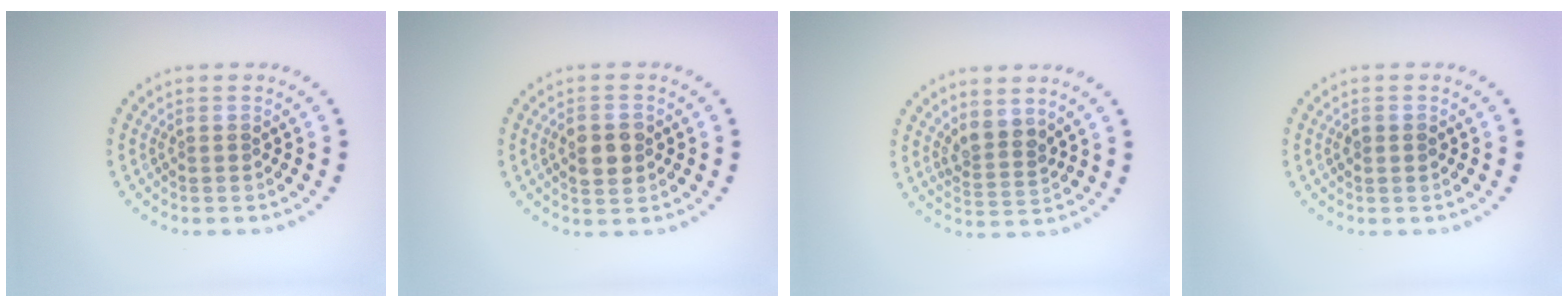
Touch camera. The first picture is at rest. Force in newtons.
{"total": 2.9, "press": 2.9, "slide": 0.1}
{"total": 2.4, "press": 1.9, "slide": 1.4}
{"total": 1.0, "press": 1.0, "slide": 0.1}